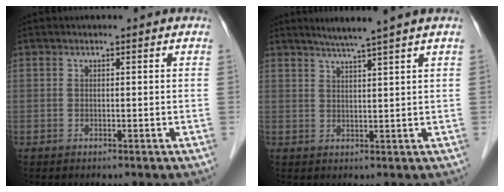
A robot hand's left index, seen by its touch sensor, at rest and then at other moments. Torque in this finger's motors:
{"motor_torque": [0.07, -0.09, 0.02, 0.05]}